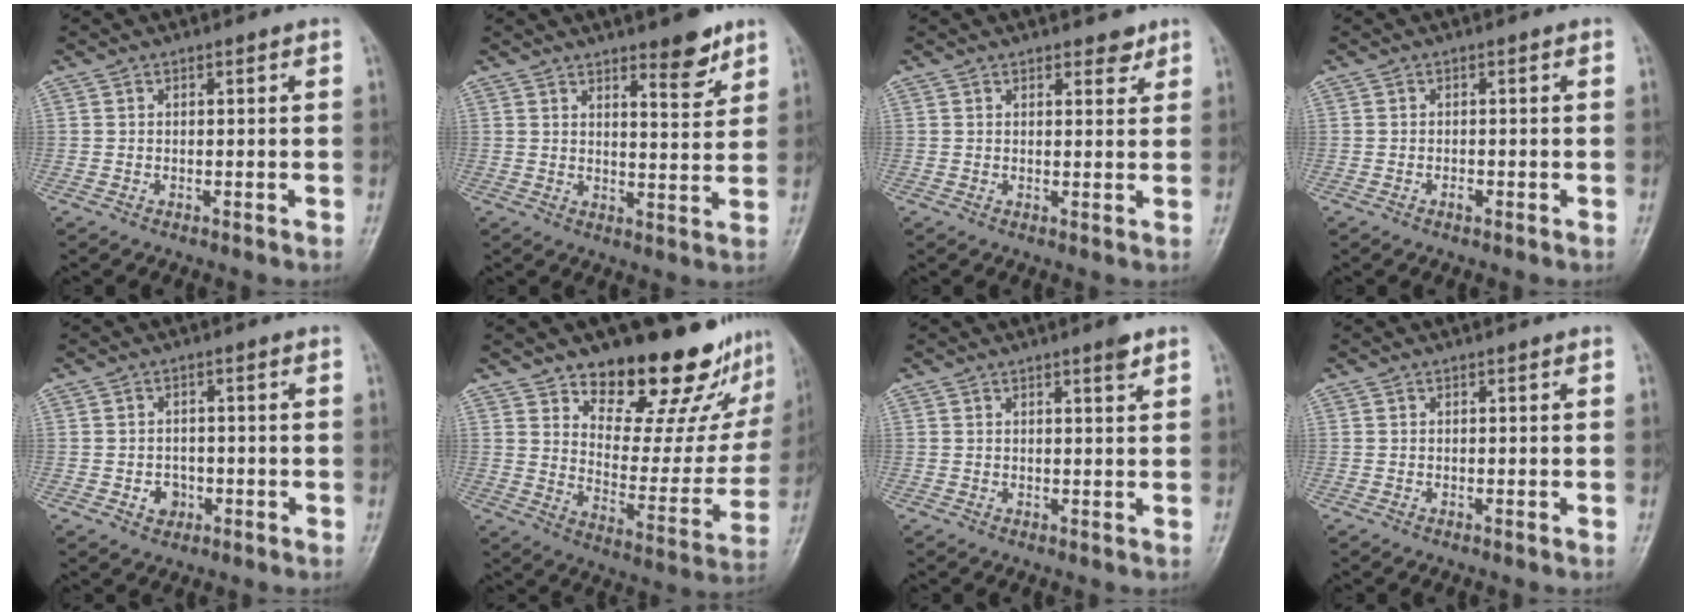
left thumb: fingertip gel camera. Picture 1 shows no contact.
{"total": 6.7, "force": [4.7, 1.9, 4.5], "torque": [-0.046, -0.034, 0.064]}
{"total": 2.5, "force": [1.9, 1.3, 1.1], "torque": [0.002, -0.011, 0.023]}
{"total": 1.0, "force": [-0.5, 0.6, 0.6], "torque": [-0.009, 0.003, -0.009]}
{"total": 3.3, "force": [-1.1, 2.8, 1.4], "torque": [-0.005, 0.007, -0.015]}
{"total": 22.4, "force": [17.3, 9.3, 10.7], "torque": [-0.094, -0.123, 0.240]}
{"total": 1.9, "force": [1.3, 0.2, 1.3], "torque": [-0.019, -0.008, 0.019]}
{"total": 0.0}